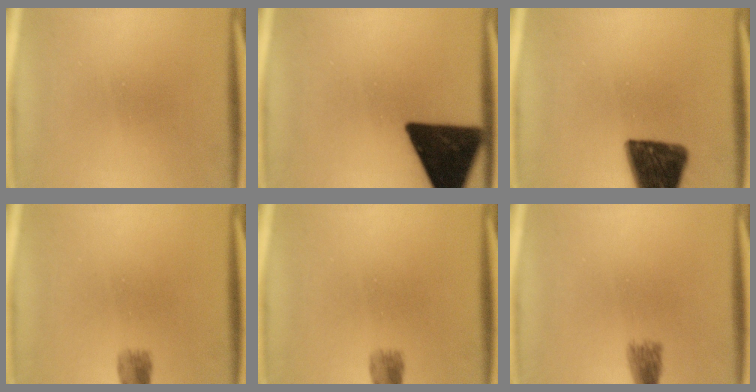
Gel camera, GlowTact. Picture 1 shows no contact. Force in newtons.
{"total": 15.9}
{"total": 13.7}
{"total": 1.3}
{"total": 1.3}
{"total": 2.0}